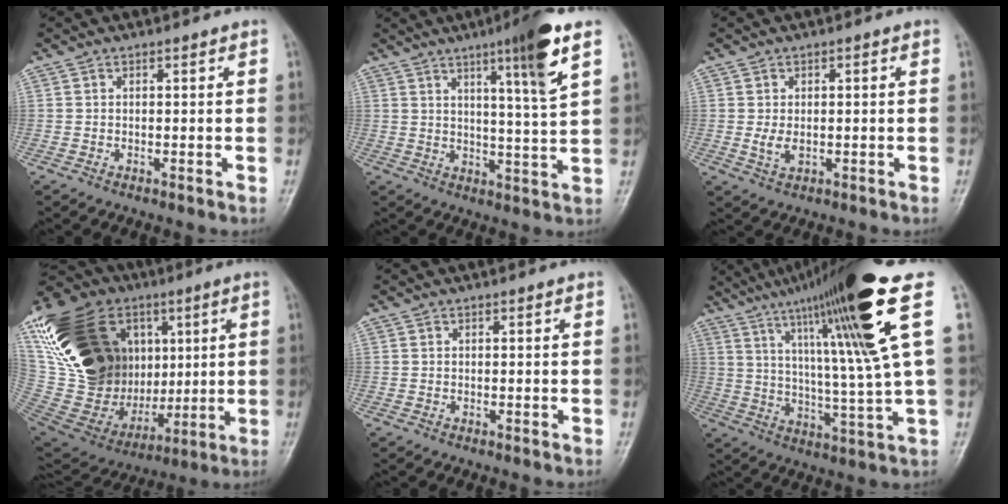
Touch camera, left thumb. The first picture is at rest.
{"total": 10.4, "force": [5.5, 0.0, 8.8], "torque": [-0.137, -0.032, 0.083]}
{"total": 2.9, "force": [-0.3, 1.8, 2.2], "torque": [-0.042, -0.001, -0.002]}
{"total": 33.9, "force": [8.1, 24.3, 22.2], "torque": [-0.426, 0.020, 0.166]}
{"total": 0.0}
{"total": 21.4, "force": [9.7, 0.5, 19.0], "torque": [-0.289, -0.028, 0.154]}